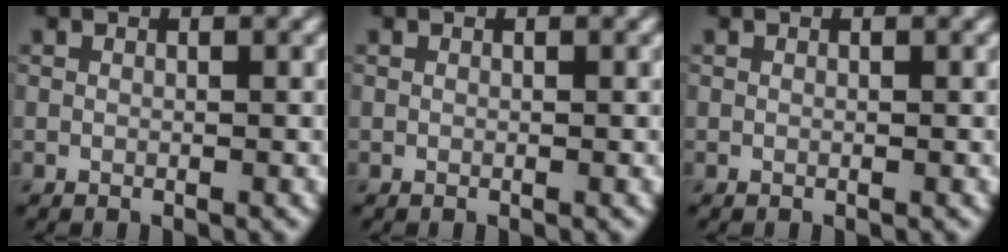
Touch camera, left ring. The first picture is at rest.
{"total": 0.0}
{"total": 0.0}